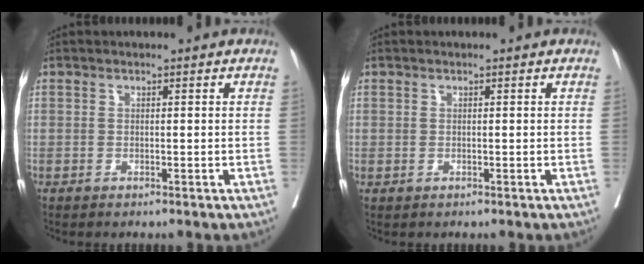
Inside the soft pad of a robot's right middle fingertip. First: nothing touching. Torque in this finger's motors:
{"motor_torque": [-0.11, -0.66, 0.04, 0.00]}